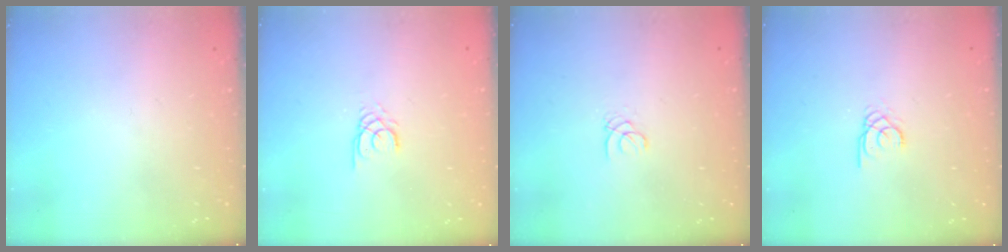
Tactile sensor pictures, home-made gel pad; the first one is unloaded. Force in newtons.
{"total": 2.2, "press": 2.2, "slide": 0.2}
{"total": 1.0, "press": 1.0, "slide": 0.1}
{"total": 1.9, "press": 1.9, "slide": 0.0}